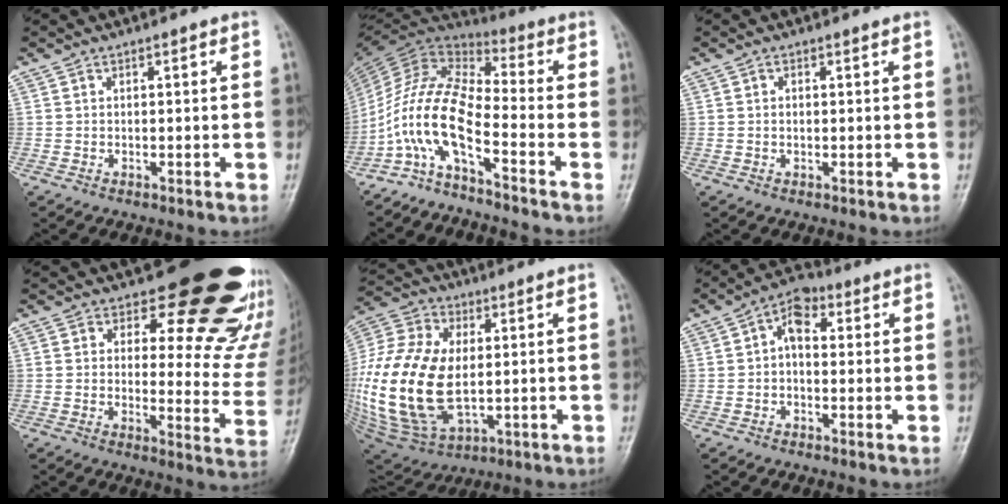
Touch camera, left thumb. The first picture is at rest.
{"total": 11.6, "force": [-6.0, 3.1, 9.5], "torque": [-0.206, 0.070, -0.133]}
{"total": 0.9, "force": [0.2, 0.4, 0.7], "torque": [-0.014, 0.003, 0.005]}
{"total": 20.9, "force": [16.5, 8.6, 9.5], "torque": [-0.071, -0.129, 0.186]}
{"total": 26.1, "force": [0.0, 15.3, 21.1], "torque": [-0.471, -0.017, 0.015]}
{"total": 6.0, "force": [1.4, 3.9, 4.3], "torque": [-0.055, 0.016, 0.011]}